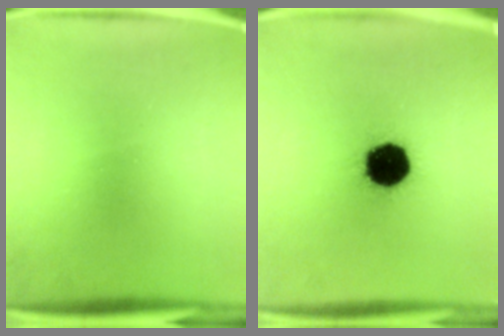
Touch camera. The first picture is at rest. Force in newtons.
{"total": 17.3}